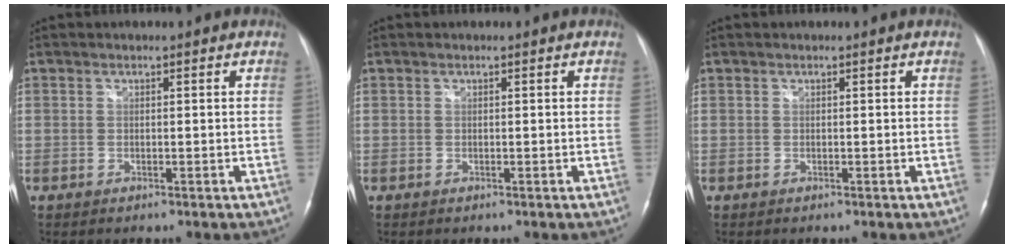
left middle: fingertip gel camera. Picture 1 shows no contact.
{"total": 0.0}
{"total": 0.0}